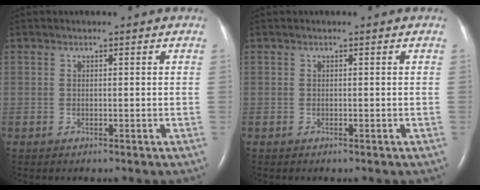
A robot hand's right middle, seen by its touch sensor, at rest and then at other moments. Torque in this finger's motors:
{"motor_torque": [0.04, -0.01, 0.01, 0.00]}